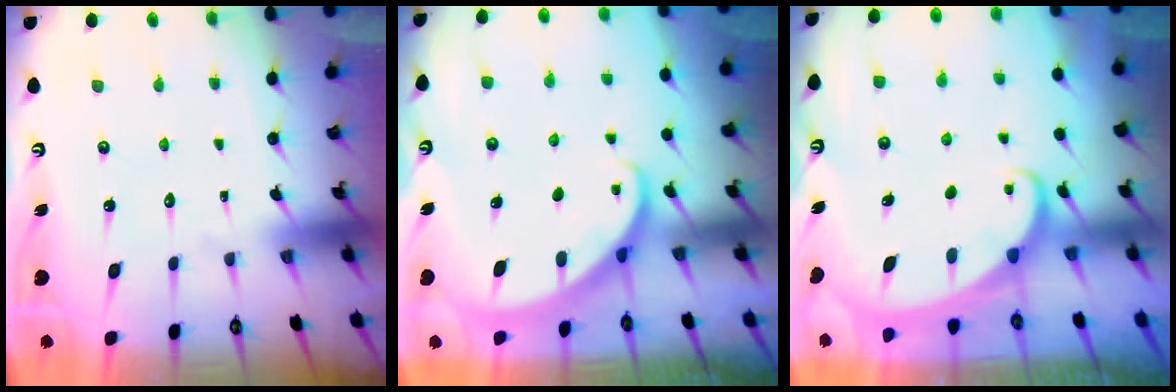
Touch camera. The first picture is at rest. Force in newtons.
{"total": 2.3, "press": 2.3, "slide": 0.2}
{"total": 2.4, "press": 2.4, "slide": 0.3}